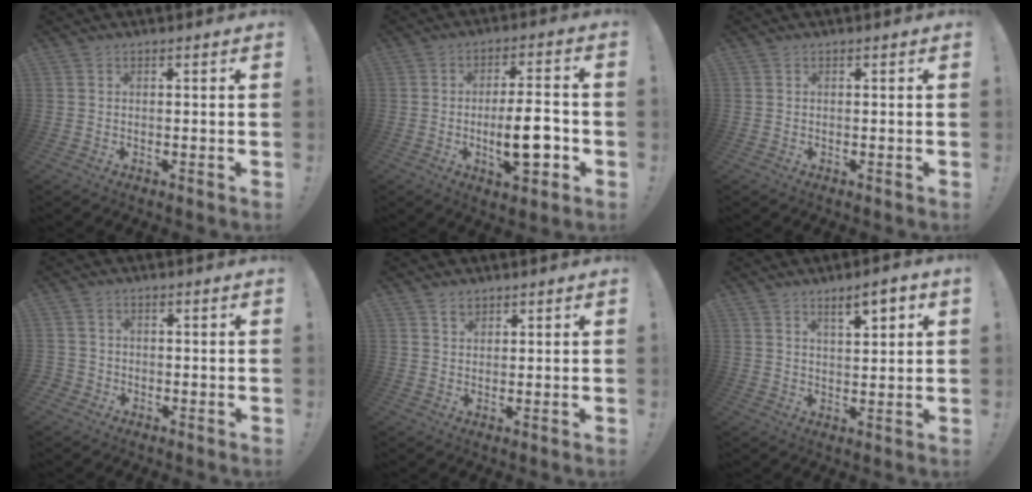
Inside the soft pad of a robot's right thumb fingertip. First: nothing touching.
{"total": 12.5, "force": [-3.1, 4.0, 11.4], "torque": [-0.185, 0.003, -0.056]}
{"total": 0.0}
{"total": 2.3, "force": [-1.0, 2.0, 0.6], "torque": [-0.017, 0.007, -0.016]}
{"total": 2.6, "force": [2.0, 1.5, 0.6], "torque": [0.003, -0.013, 0.033]}
{"total": 6.0, "force": [3.7, 1.5, 4.4], "torque": [-0.060, -0.019, 0.058]}